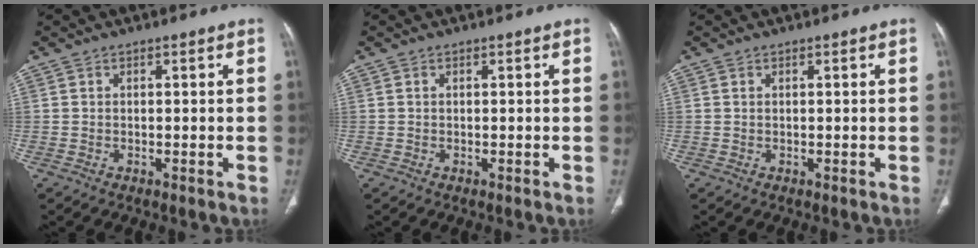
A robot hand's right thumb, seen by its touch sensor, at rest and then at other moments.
{"total": 0.0}
{"total": 0.0}